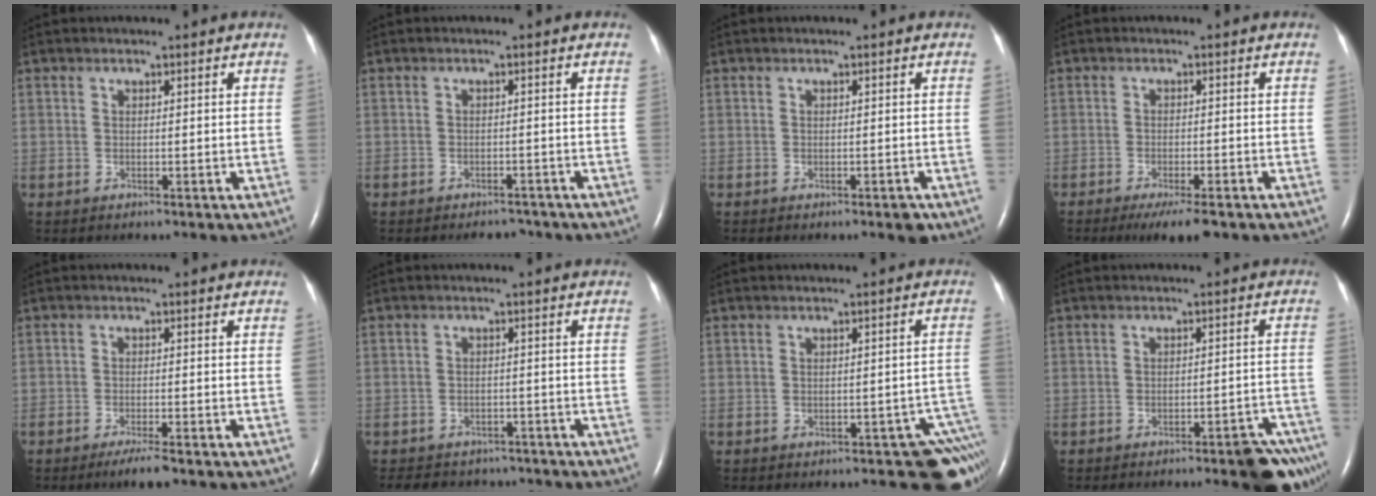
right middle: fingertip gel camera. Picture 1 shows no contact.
{"total": 3.2, "force": [-2.8, 1.4, 0.9], "torque": [-0.015, 0.000, -0.036]}
{"total": 1.5, "force": [-1.0, 0.5, 1.1], "torque": [-0.013, -0.002, -0.010]}
{"total": 6.3, "force": [-4.5, 1.1, 4.2], "torque": [-0.062, -0.014, -0.065]}
{"total": 3.6, "force": [-2.6, 0.3, 2.5], "torque": [-0.046, -0.007, -0.044]}
{"total": 9.1, "force": [-8.0, 4.0, 2.0], "torque": [-0.038, 0.000, -0.097]}
{"total": 6.7, "force": [-4.7, 2.1, 4.3], "torque": [-0.028, 0.008, -0.055]}
{"total": 8.2, "force": [-5.9, 1.4, 5.5], "torque": [-0.039, 0.010, -0.075]}